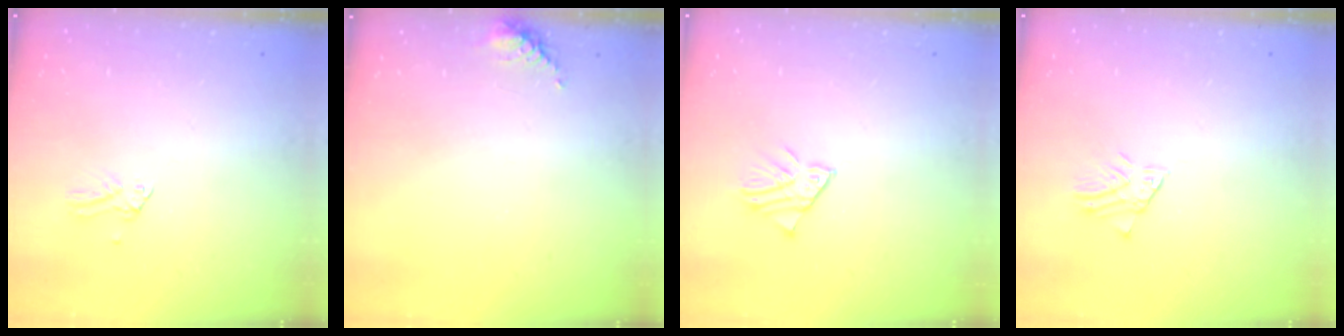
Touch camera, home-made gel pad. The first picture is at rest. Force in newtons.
{"total": 6.3, "press": 6.3, "slide": 0.9}
{"total": 3.3, "press": 3.3, "slide": 0.4}
{"total": 1.4, "press": 1.4, "slide": 0.1}